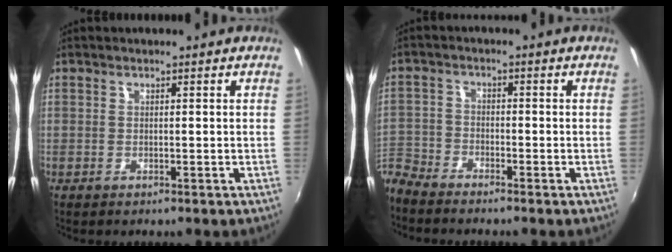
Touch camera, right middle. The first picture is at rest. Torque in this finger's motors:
{"motor_torque": [0.05, -0.14, 0.11, 0.04]}